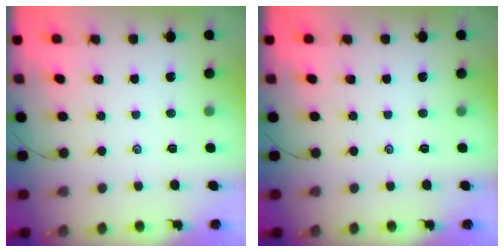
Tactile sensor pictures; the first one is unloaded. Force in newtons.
{"total": 0.0}